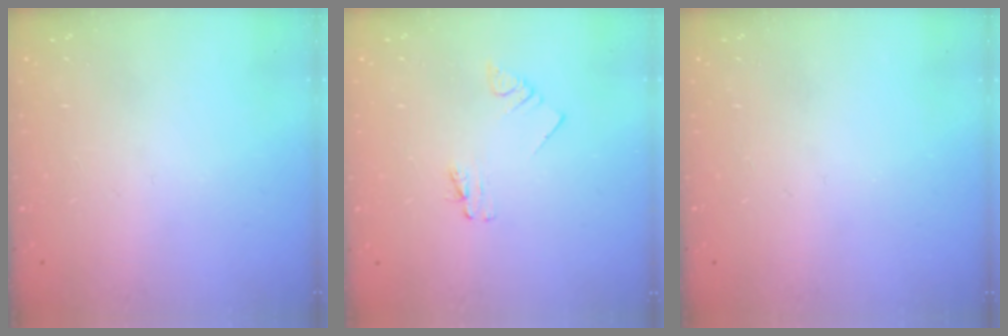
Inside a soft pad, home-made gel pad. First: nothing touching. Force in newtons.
{"total": 1.6, "press": 1.6, "slide": 0.2}
{"total": 0.0}